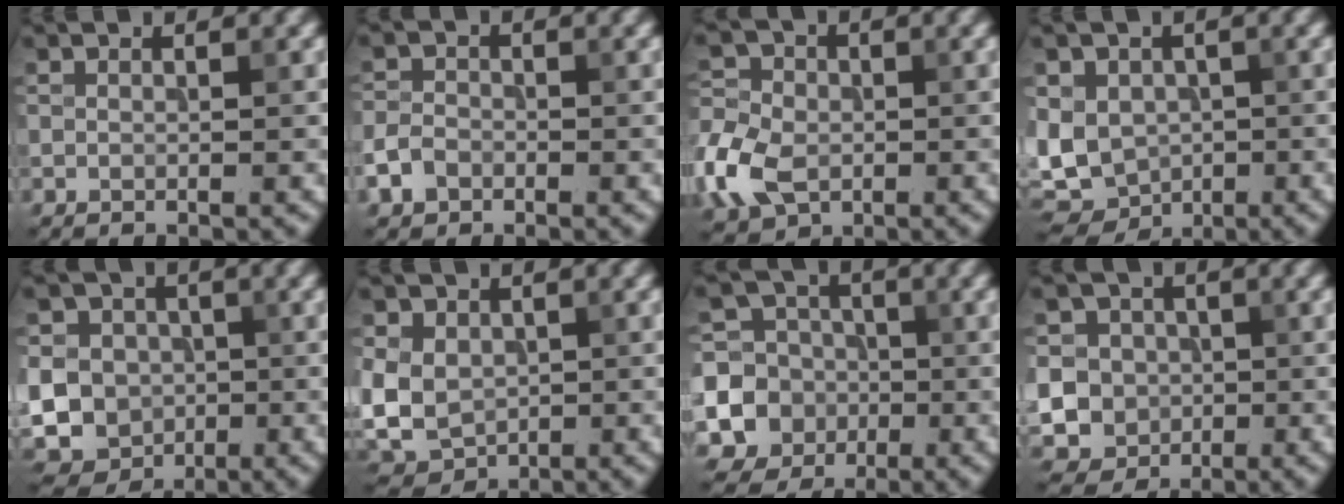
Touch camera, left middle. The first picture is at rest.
{"total": 2.2, "force": [-1.2, 1.6, 0.9], "torque": [-0.013, 0.002, -0.030]}
{"total": 8.3, "force": [-2.7, 6.0, 5.0], "torque": [-0.120, -0.011, -0.062]}
{"total": 8.3, "force": [-0.7, 6.6, 4.9], "torque": [-0.089, -0.008, -0.006]}
{"total": 13.2, "force": [-0.7, 12.4, 4.4], "torque": [-0.120, 0.009, -0.040]}
{"total": 7.7, "force": [-0.1, 6.3, 4.4], "torque": [-0.095, 0.001, -0.010]}
{"total": 13.4, "force": [-3.5, 12.6, 2.9], "torque": [-0.104, -0.009, -0.073]}
{"total": 10.1, "force": [-1.0, 9.6, 3.0], "torque": [-0.084, 0.004, -0.032]}